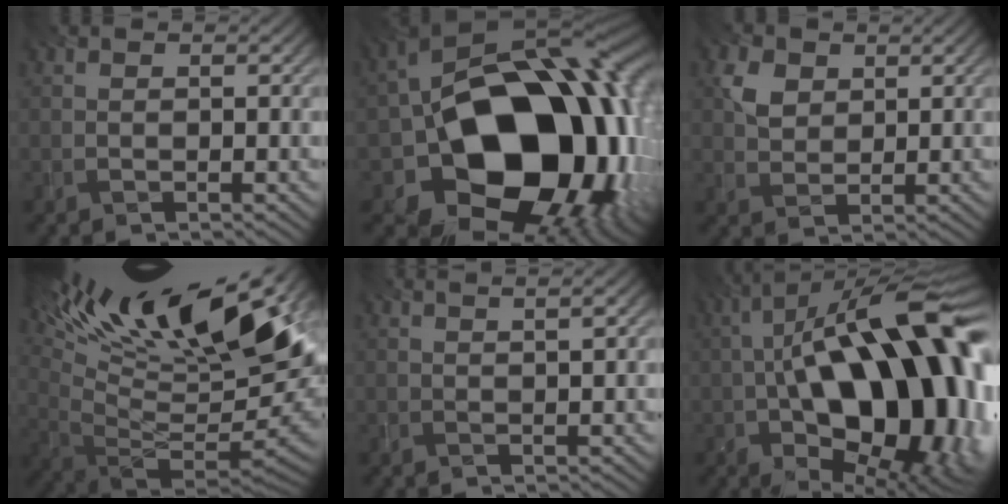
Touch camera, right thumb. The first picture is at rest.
{"total": 20.9, "force": [-3.3, 15.0, 14.2], "torque": [-0.253, -0.046, -0.015]}
{"total": 3.9, "force": [1.7, 2.8, 2.1], "torque": [-0.051, 0.005, 0.034]}
{"total": 18.3, "force": [10.1, 5.1, 14.4], "torque": [-0.233, 0.021, 0.172]}
{"total": 1.7, "force": [1.2, -0.3, 1.2], "torque": [-0.014, 0.000, 0.023]}
{"total": 21.3, "force": [-1.7, 10.8, 18.3], "torque": [-0.271, 0.008, -0.033]}